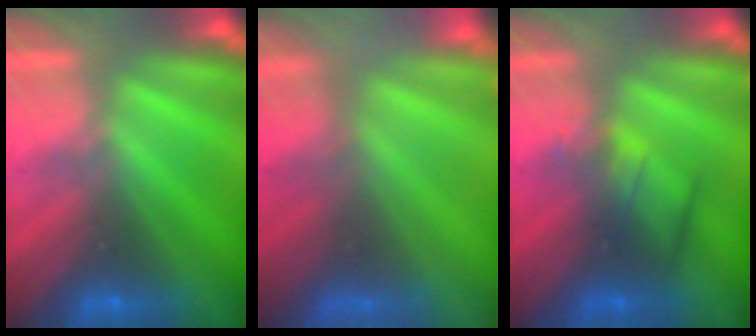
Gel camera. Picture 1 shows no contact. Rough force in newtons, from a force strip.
{"total": 6.9}
{"total": 2.4}